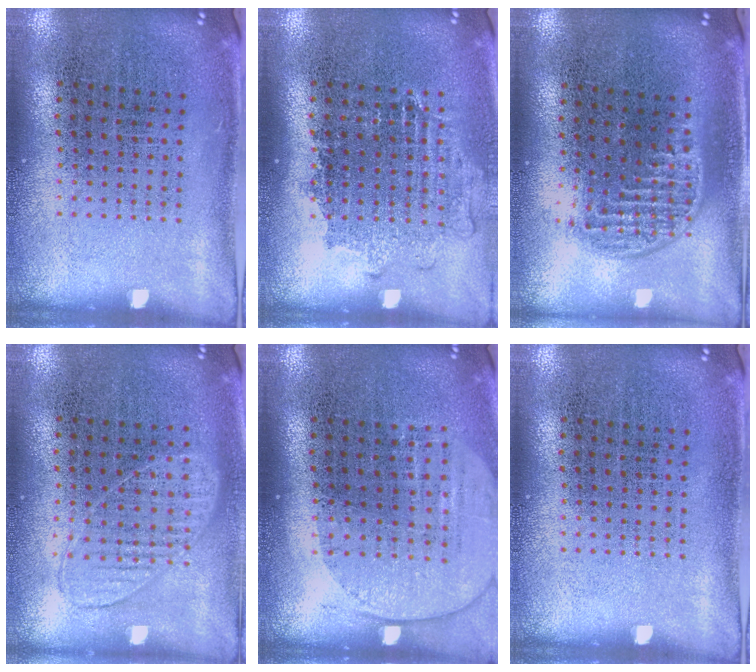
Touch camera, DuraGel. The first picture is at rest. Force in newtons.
{"total": 1.1, "press": 1.0, "slide": 0.5}
{"total": 1.2, "press": 1.0, "slide": 0.7}
{"total": 0.8, "press": 0.8, "slide": 0.3}
{"total": 1.6, "press": 1.4, "slide": 0.6}
{"total": 0.0}